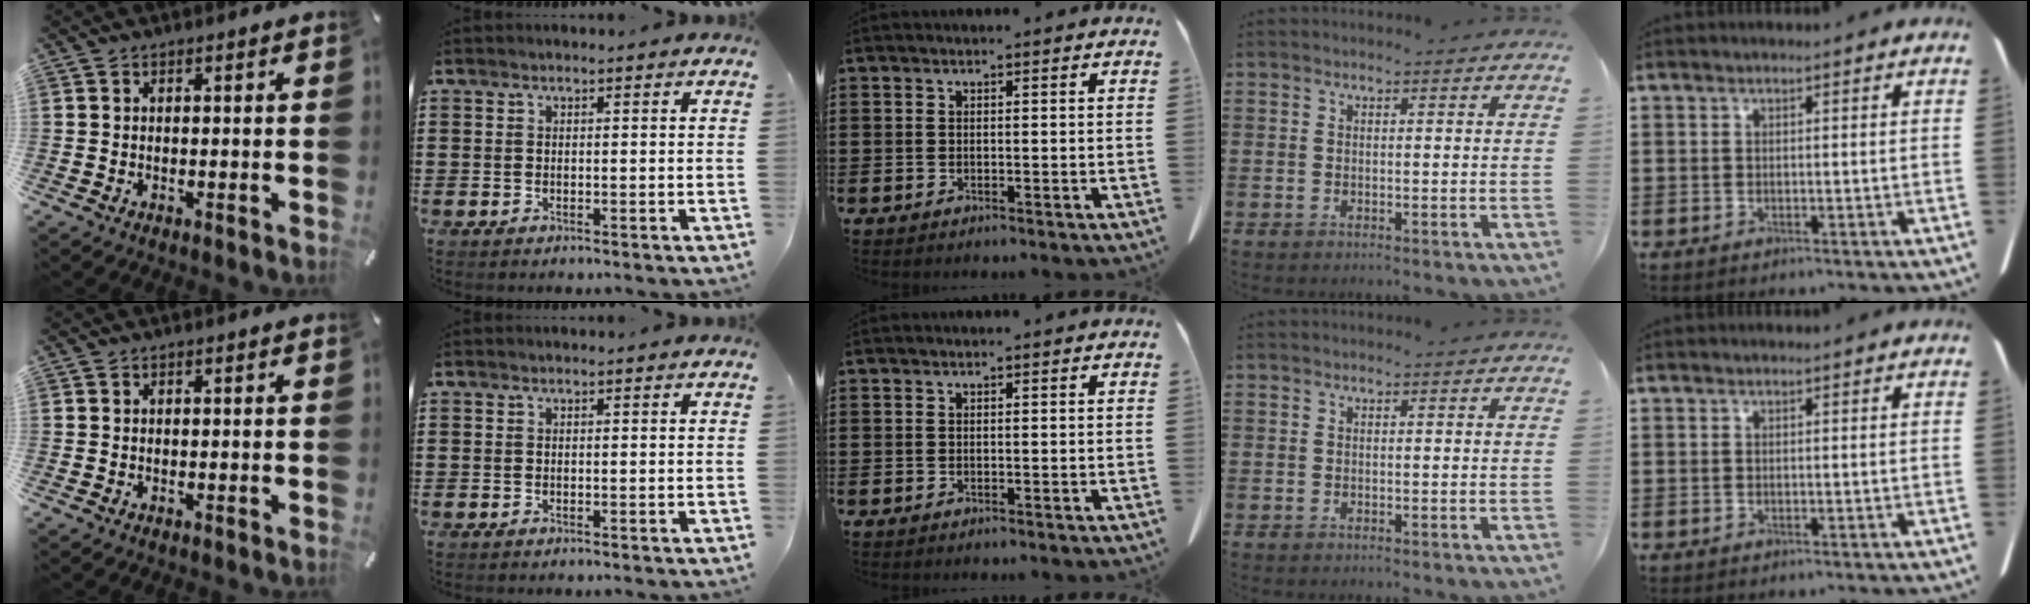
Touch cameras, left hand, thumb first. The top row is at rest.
{}